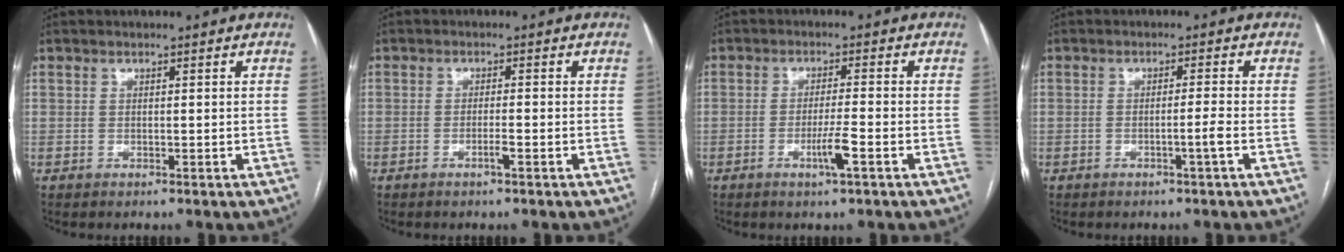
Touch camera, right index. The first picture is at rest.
{"total": 1.7, "force": [-0.9, -0.1, 1.4], "torque": [-0.028, -0.001, -0.016]}
{"total": 4.2, "force": [-1.8, -0.3, 3.7], "torque": [-0.071, -0.008, -0.034]}
{"total": 2.1, "force": [-0.9, -0.6, 1.8], "torque": [-0.032, -0.002, -0.017]}